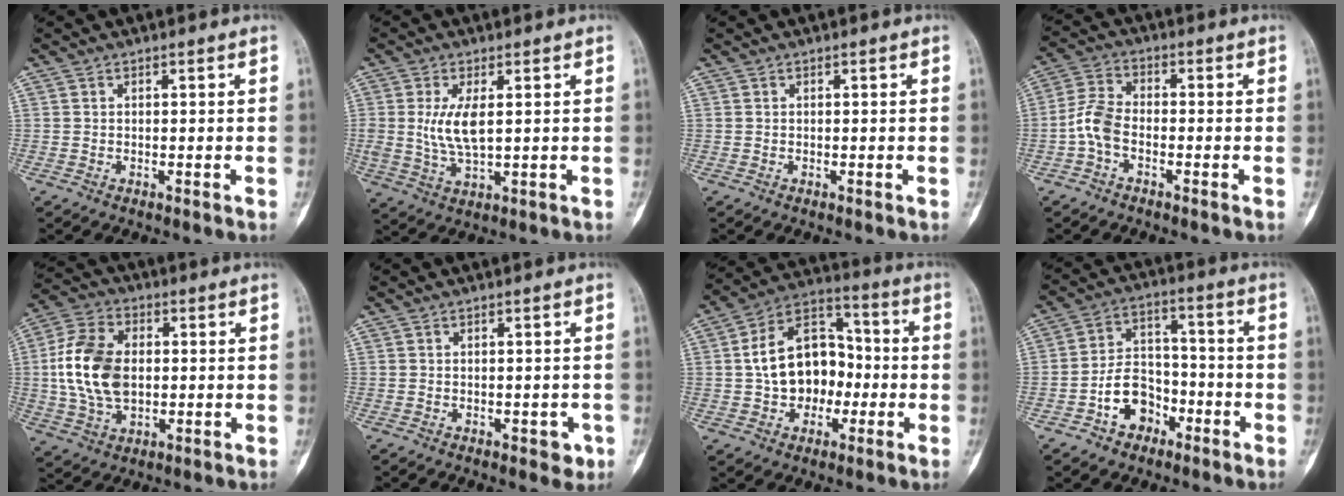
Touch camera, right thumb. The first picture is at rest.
{"total": 7.0, "force": [1.2, 2.9, 6.2], "torque": [-0.131, -0.013, 0.031]}
{"total": 0.0}
{"total": 5.9, "force": [-2.1, 3.3, 4.4], "torque": [-0.094, 0.023, -0.051]}
{"total": 14.7, "force": [0.7, 9.5, 11.2], "torque": [-0.212, 0.010, 0.013]}
{"total": 2.5, "force": [-1.0, 1.5, 1.8], "torque": [-0.003, 0.006, -0.008]}
{"total": 15.1, "force": [-1.3, 11.0, 10.2], "torque": [-0.125, 0.040, -0.026]}
{"total": 10.0, "force": [-4.6, 7.2, 5.2], "torque": [-0.055, 0.050, -0.080]}